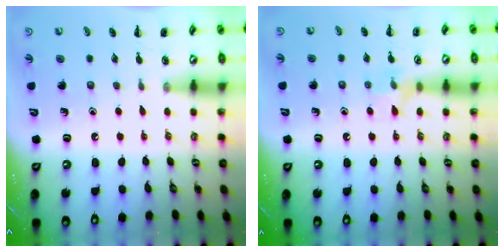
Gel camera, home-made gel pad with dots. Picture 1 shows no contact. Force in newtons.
{"total": 6.4, "press": 6.4, "slide": 0.9}